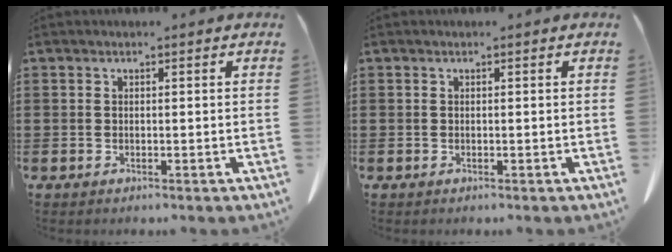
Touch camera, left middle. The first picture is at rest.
{"total": 0.0}